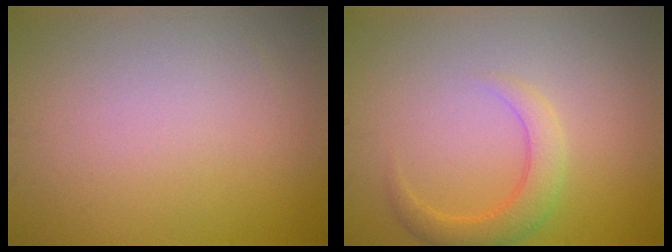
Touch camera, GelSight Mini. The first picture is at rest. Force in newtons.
{"total": 3.0, "press": 3.0, "slide": 0.2}